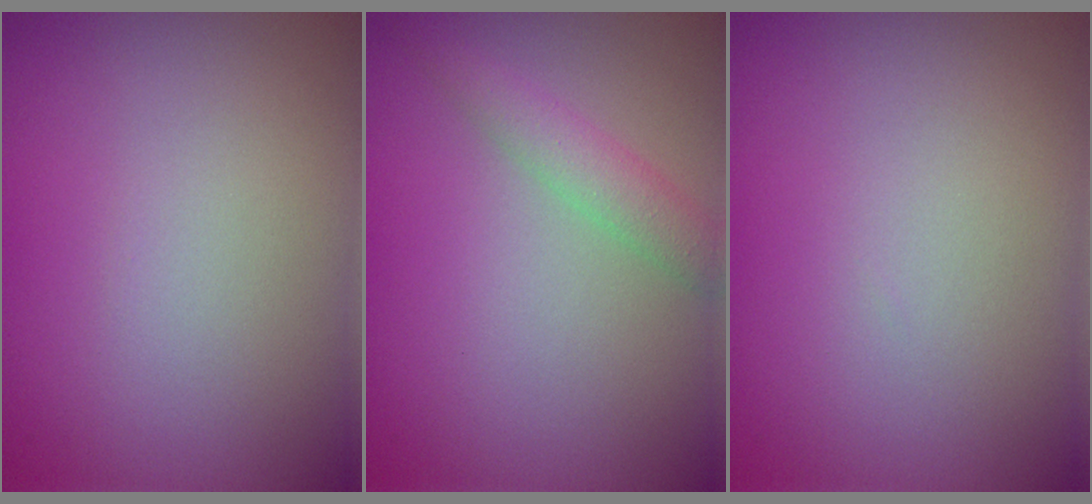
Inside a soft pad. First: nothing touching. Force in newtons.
{"total": 2.3, "press": 2.3, "slide": 0.0}
{"total": 0.0}